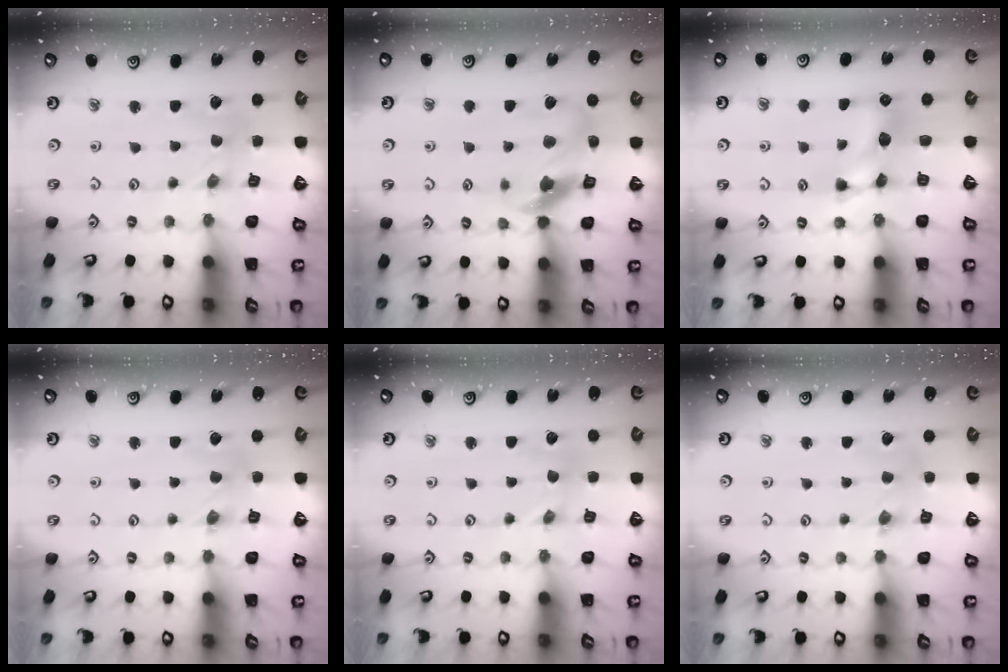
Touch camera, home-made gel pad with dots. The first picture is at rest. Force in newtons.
{"total": 10.7, "press": 10.6, "slide": 1.5}
{"total": 9.8, "press": 9.8, "slide": 0.3}
{"total": 1.3, "press": 1.3, "slide": 0.2}
{"total": 0.0}
{"total": 1.3, "press": 1.3, "slide": 0.3}